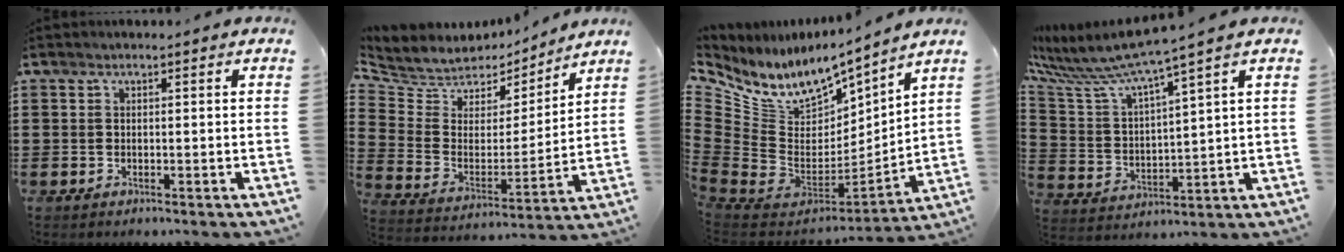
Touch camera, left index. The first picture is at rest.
{"total": 6.0, "force": [5.3, 2.9, -0.4], "torque": [-0.039, -0.049, 0.091]}
{"total": 8.9, "force": [6.3, 4.9, 3.8], "torque": [-0.111, -0.065, 0.111]}
{"total": 6.2, "force": [5.6, -0.3, 2.7], "torque": [-0.083, -0.043, 0.088]}